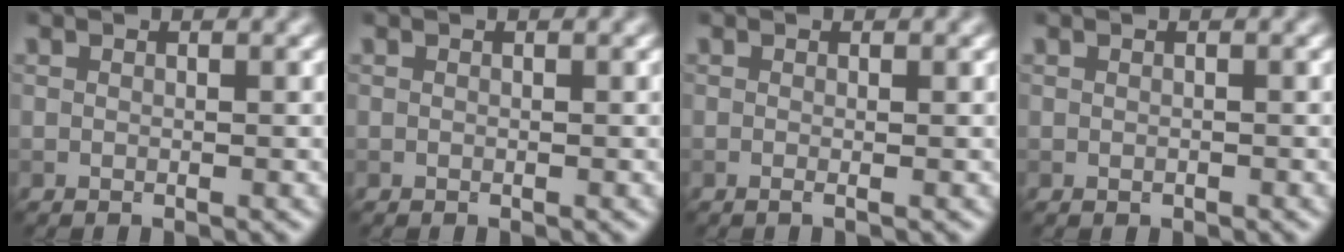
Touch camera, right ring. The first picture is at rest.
{"total": 0.0}
{"total": 0.5, "force": [-0.1, 0.0, 0.5], "torque": [-0.011, -0.008, -0.002]}
{"total": 0.0}